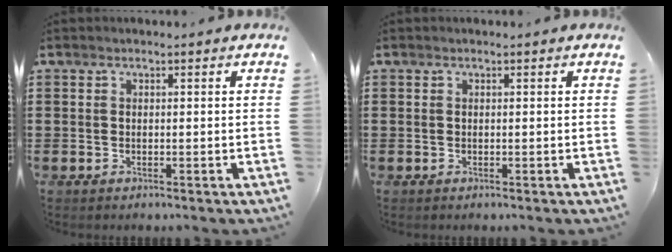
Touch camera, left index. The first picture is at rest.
{"total": 0.0}